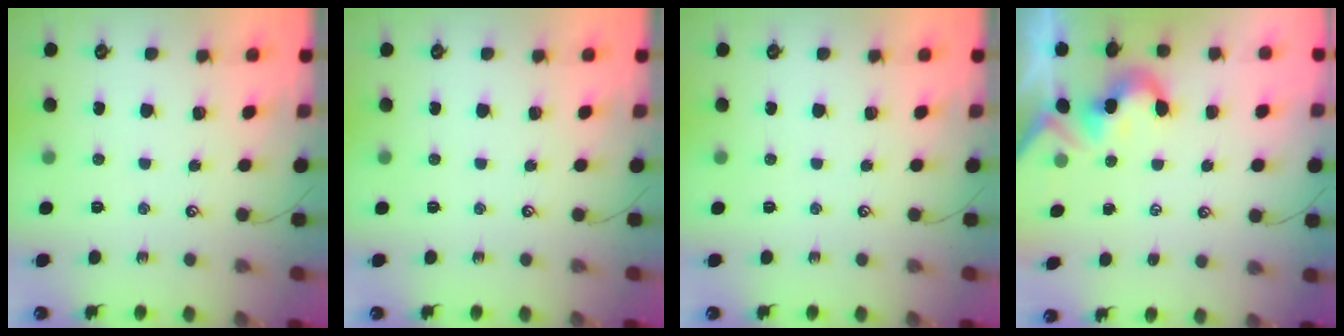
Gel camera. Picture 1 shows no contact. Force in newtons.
{"total": 0.0}
{"total": 0.0}
{"total": 2.1, "press": 2.1, "slide": 0.4}